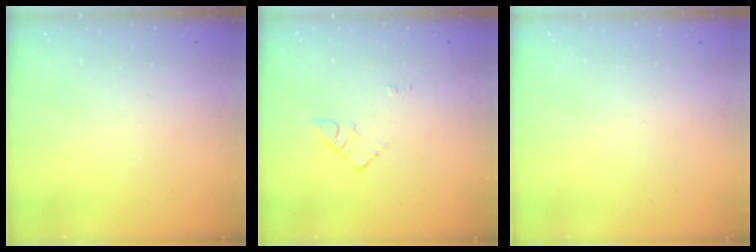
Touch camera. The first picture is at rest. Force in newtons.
{"total": 5.0, "press": 4.9, "slide": 0.7}
{"total": 1.7, "press": 1.7, "slide": 0.1}